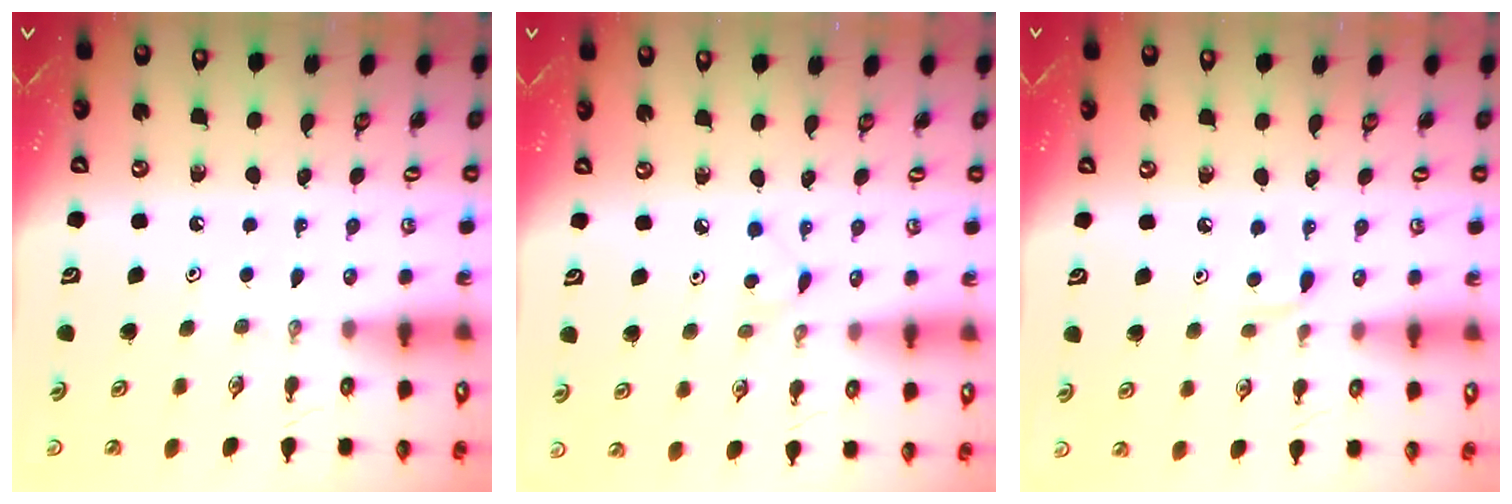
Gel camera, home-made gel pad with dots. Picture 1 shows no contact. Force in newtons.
{"total": 2.8, "press": 2.8, "slide": 0.4}
{"total": 4.0, "press": 4.0, "slide": 0.6}